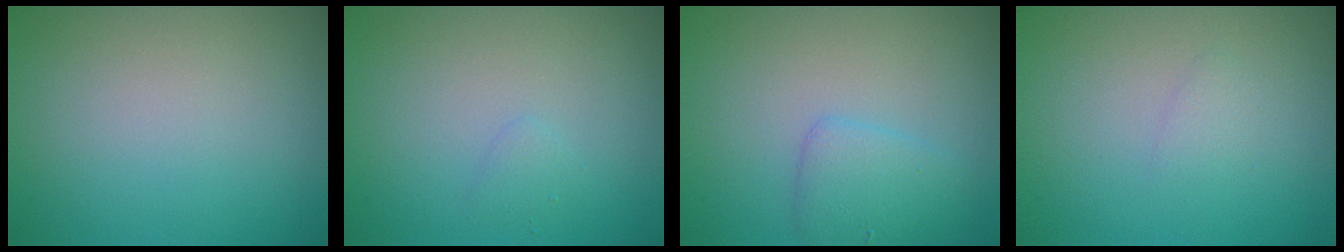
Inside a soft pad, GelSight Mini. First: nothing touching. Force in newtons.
{"total": 0.7, "press": 0.7, "slide": 0.1}
{"total": 2.4, "press": 2.4, "slide": 0.0}
{"total": 0.8, "press": 0.8, "slide": 0.1}